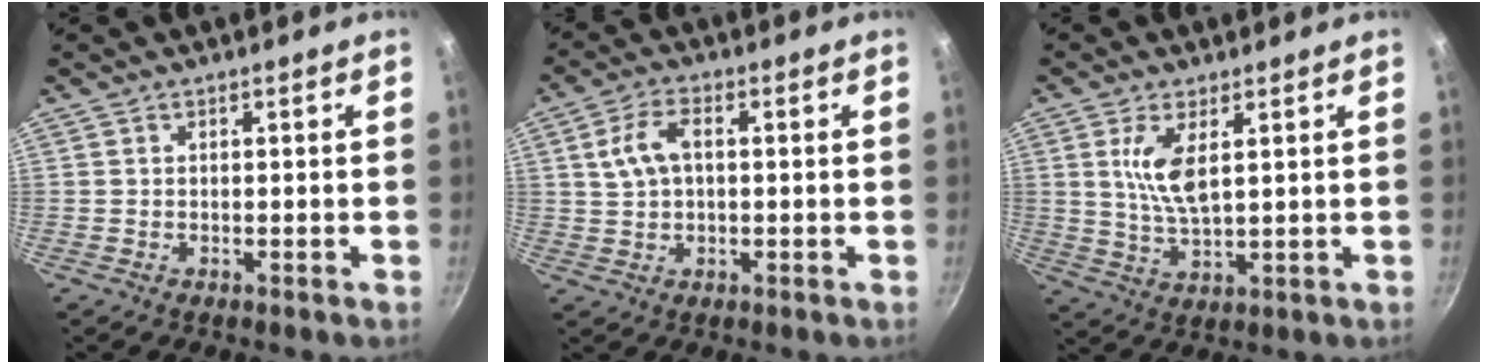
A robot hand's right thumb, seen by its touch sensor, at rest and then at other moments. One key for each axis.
{"total": 6.7, "fx": 1.1, "fy": 4.0, "fz": 5.3, "tx": -0.099, "ty": 0.016, "tz": 0.019}
{"total": 7.3, "fx": 2.3, "fy": 2.8, "fz": 6.3, "tx": -0.122, "ty": -0.018, "tz": 0.052}